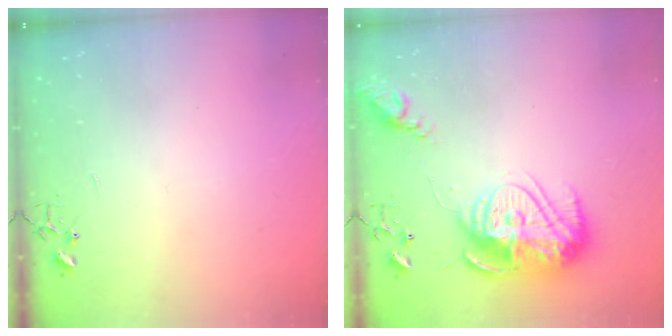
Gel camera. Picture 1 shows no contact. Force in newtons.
{"total": 18.7, "press": 18.6, "slide": 1.7}